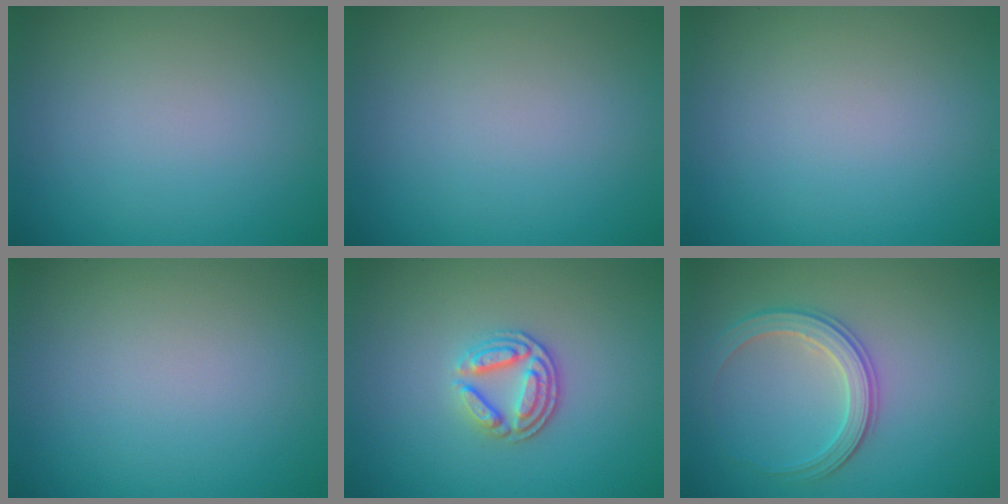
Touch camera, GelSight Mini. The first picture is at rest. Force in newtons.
{"total": 0.0}
{"total": 0.0}
{"total": 0.0}
{"total": 3.4, "press": 2.8, "slide": 1.9}
{"total": 2.9, "press": 2.8, "slide": 0.5}